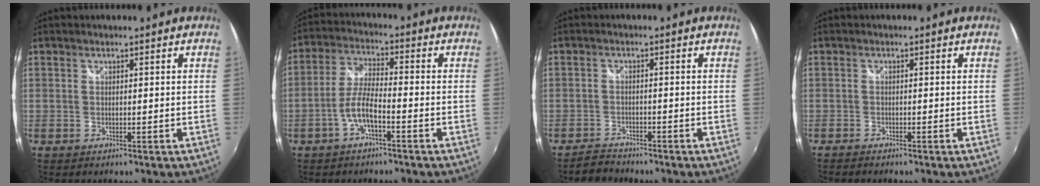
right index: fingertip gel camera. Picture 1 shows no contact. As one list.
[{"total": 6.1, "force": [-3.0, 1.5, 5.0], "torque": [-0.110, 0.008, -0.058]}, {"total": 3.2, "force": [-3.0, 1.1, 0.2], "torque": [-0.017, 0.004, -0.057]}, {"total": 1.8, "force": [-1.7, 0.4, 0.6], "torque": [-0.022, -0.010, -0.031]}]